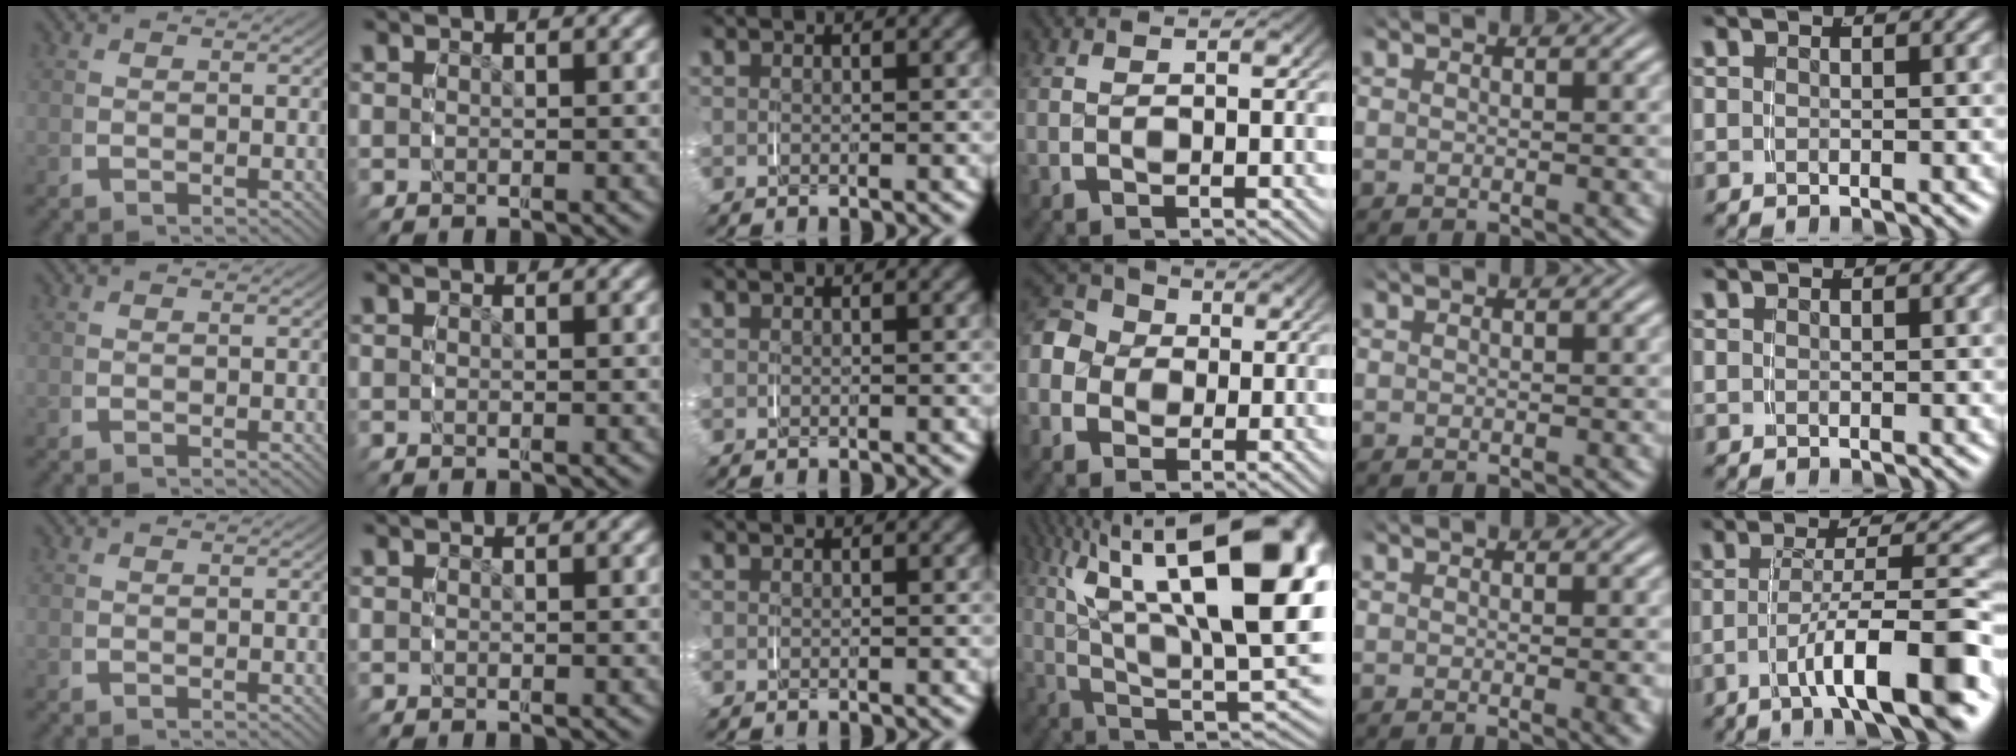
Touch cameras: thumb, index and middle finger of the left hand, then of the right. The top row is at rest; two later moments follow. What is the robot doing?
{"motion": "grasp_and_lifting", "object": "glasses case"}